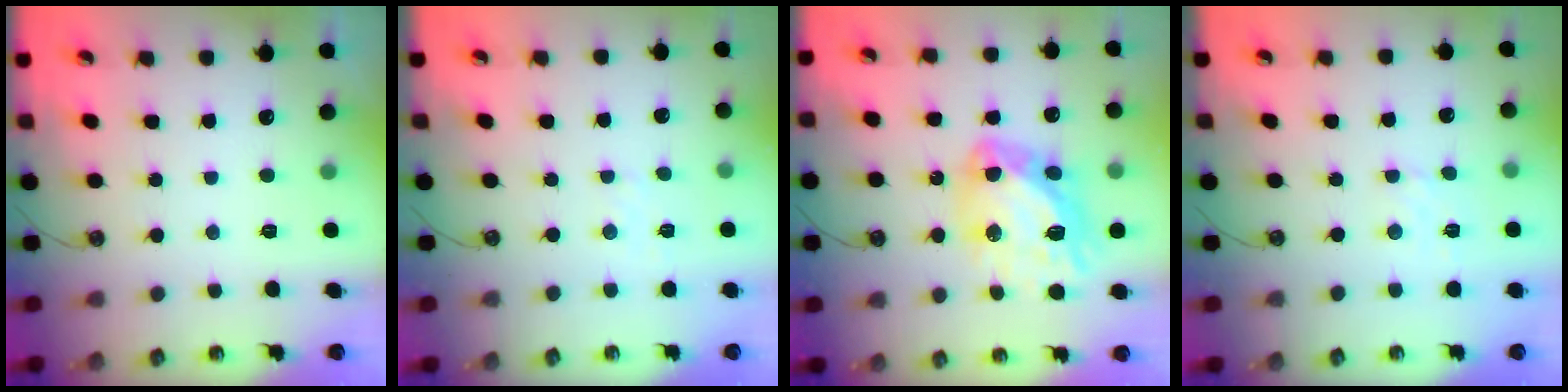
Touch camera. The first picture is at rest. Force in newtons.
{"total": 2.5, "press": 2.5, "slide": 0.4}
{"total": 17.2, "press": 17.1, "slide": 1.7}
{"total": 1.6, "press": 1.5, "slide": 0.5}